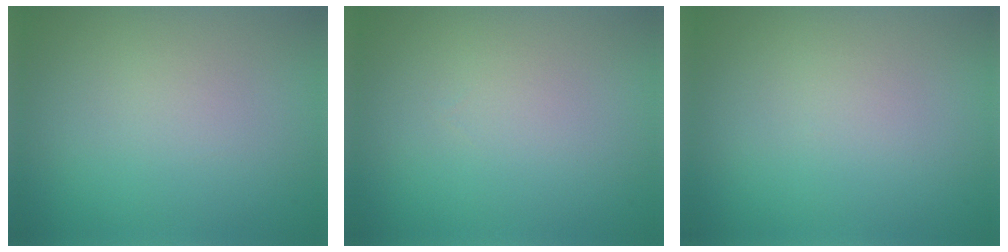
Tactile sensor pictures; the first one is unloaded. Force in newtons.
{"total": 0.0}
{"total": 0.0}